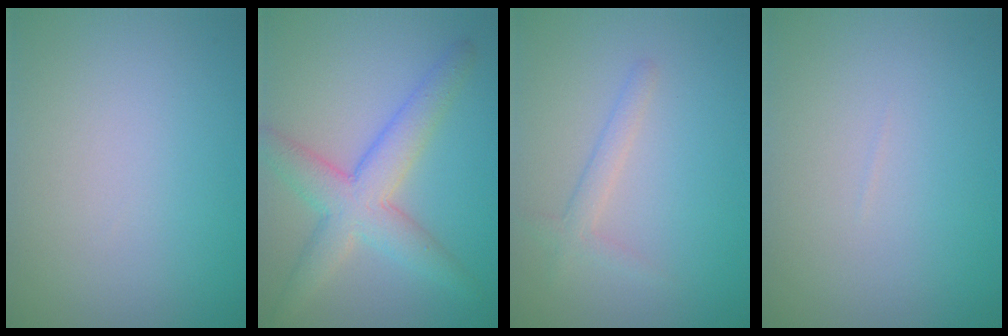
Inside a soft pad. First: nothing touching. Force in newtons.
{"total": 5.6, "press": 5.6, "slide": 0.2}
{"total": 1.7, "press": 1.7, "slide": 0.1}
{"total": 0.0}